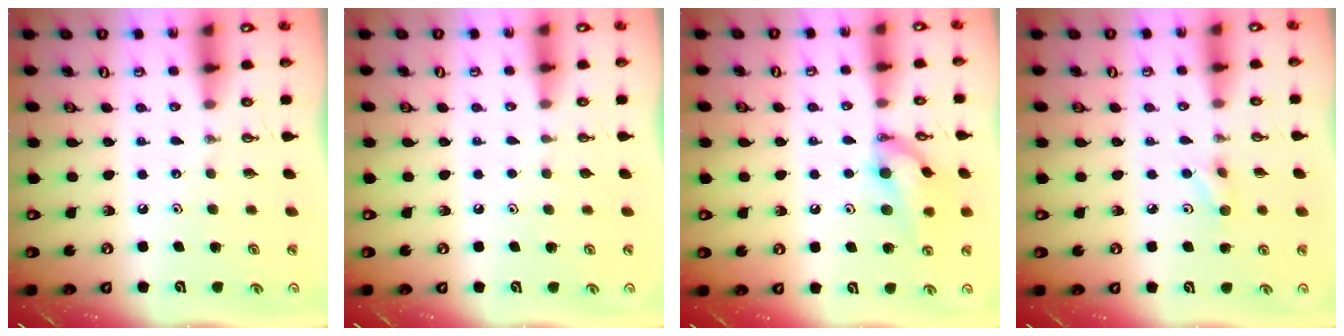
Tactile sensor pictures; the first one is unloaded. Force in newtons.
{"total": 0.0}
{"total": 13.3, "press": 13.2, "slide": 1.6}
{"total": 5.0, "press": 4.9, "slide": 0.8}